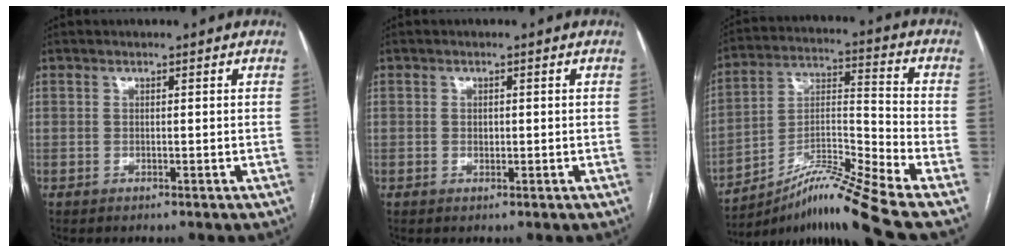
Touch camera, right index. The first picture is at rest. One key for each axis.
{"total": 1.1, "fx": 0.0, "fy": 0.8, "fz": 0.8, "tx": -0.012, "ty": 0.001, "tz": 0.001}
{"total": 14.7, "fx": -11.2, "fy": -2.0, "fz": 9.4, "tx": -0.181, "ty": 0.010, "tz": -0.192}